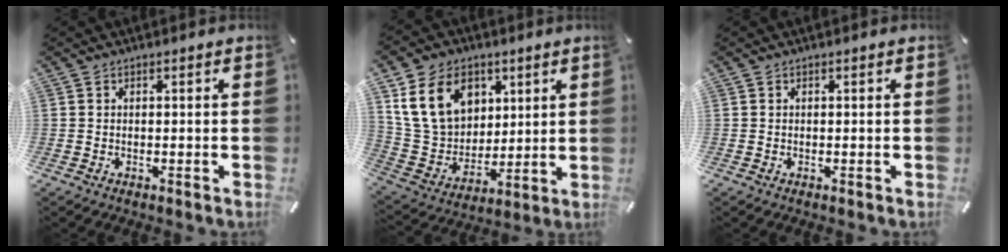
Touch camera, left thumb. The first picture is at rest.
{"total": 16.5, "force": [6.6, 12.9, 8.0], "torque": [-0.167, -0.016, 0.130]}
{"total": 0.0}